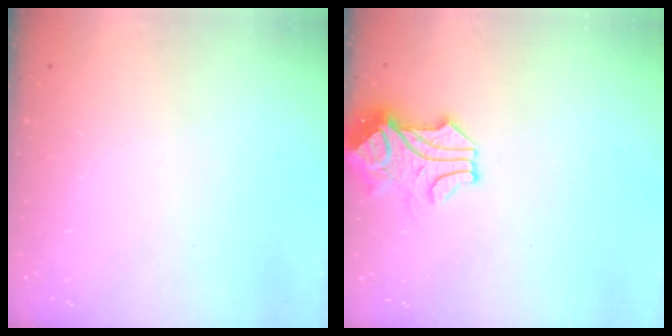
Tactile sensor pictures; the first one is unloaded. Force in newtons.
{"total": 1.4, "press": 1.3, "slide": 0.5}